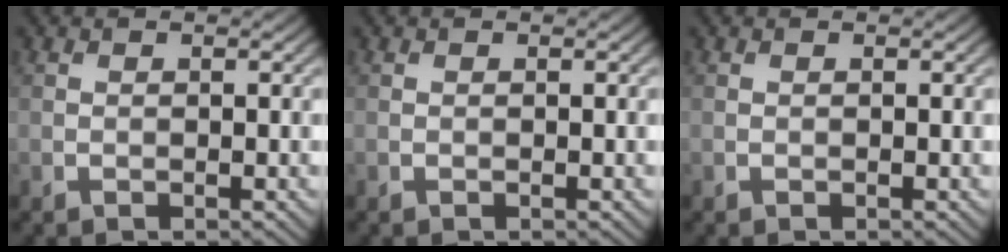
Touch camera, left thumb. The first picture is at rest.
{"total": 0.0}
{"total": 0.0}